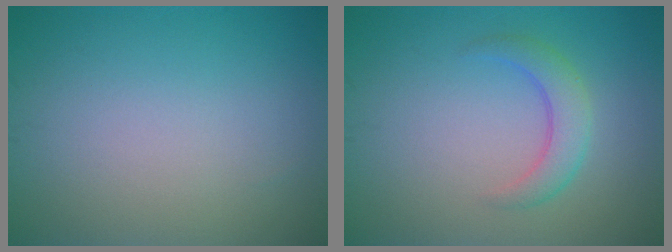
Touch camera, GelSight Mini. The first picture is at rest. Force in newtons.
{"total": 2.8, "press": 2.7, "slide": 0.2}